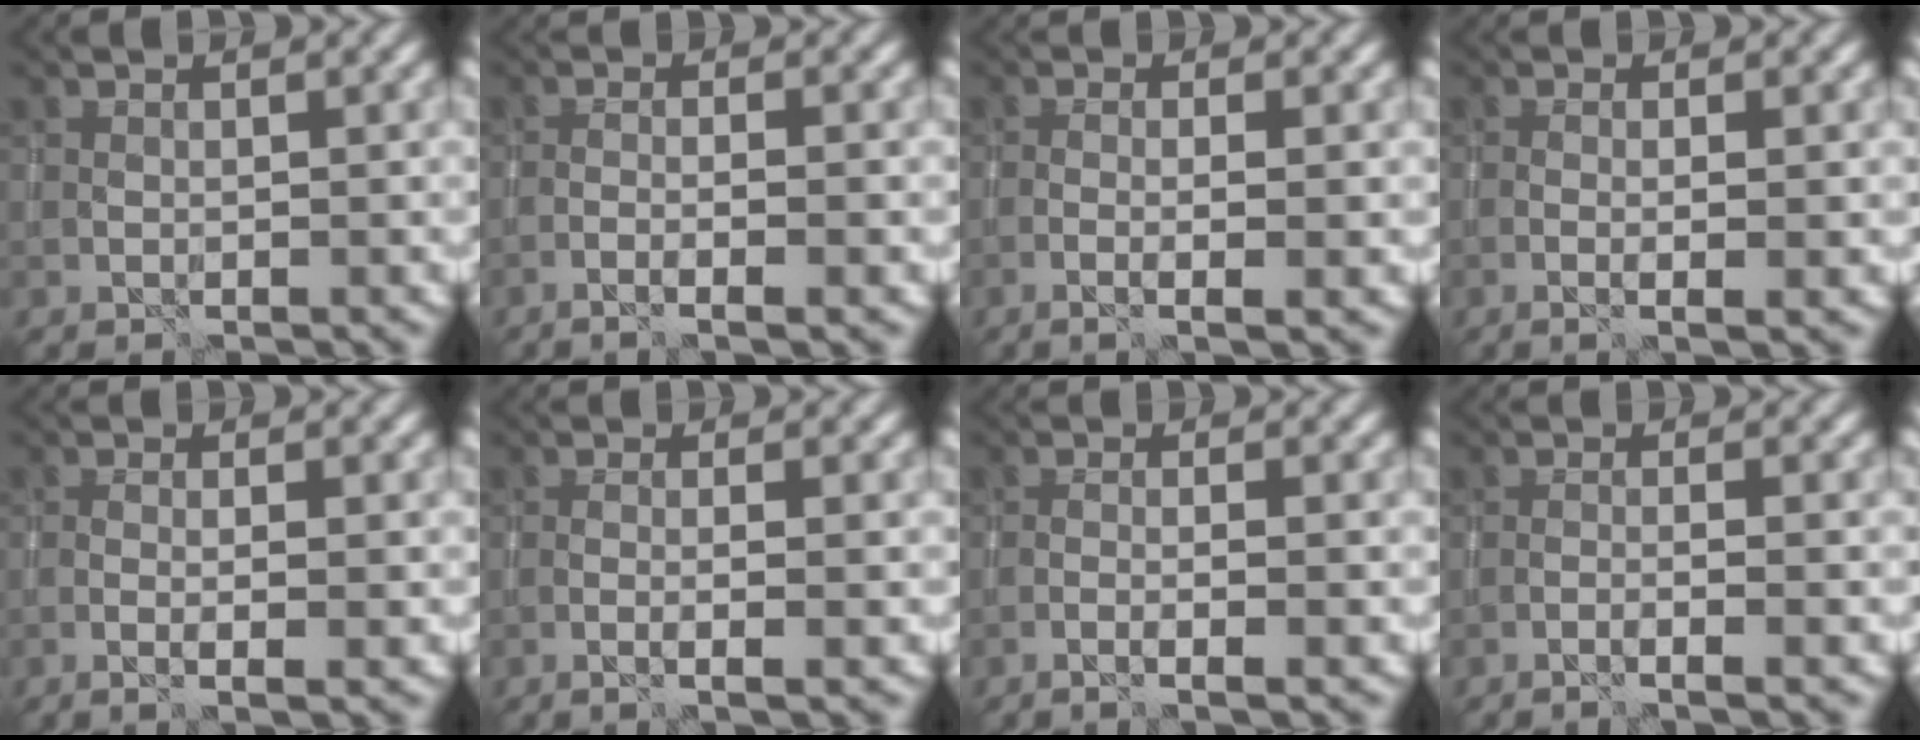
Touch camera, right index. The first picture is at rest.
{"total": 2.7, "force": [-1.5, 0.1, 2.2], "torque": [-0.041, 0.006, -0.034]}
{"total": 2.7, "force": [-0.8, 0.3, 2.6], "torque": [-0.045, 0.001, -0.021]}
{"total": 2.4, "force": [-0.4, 0.3, 2.4], "torque": [-0.041, 0.000, -0.012]}
{"total": 2.6, "force": [-0.7, 0.3, 2.5], "torque": [-0.045, 0.001, -0.016]}
{"total": 2.6, "force": [-0.8, 0.3, 2.4], "torque": [-0.039, 0.004, -0.020]}
{"total": 2.3, "force": [-1.1, 0.1, 2.0], "torque": [-0.035, 0.005, -0.028]}
{"total": 2.5, "force": [-1.4, 0.1, 2.1], "torque": [-0.035, 0.009, -0.033]}